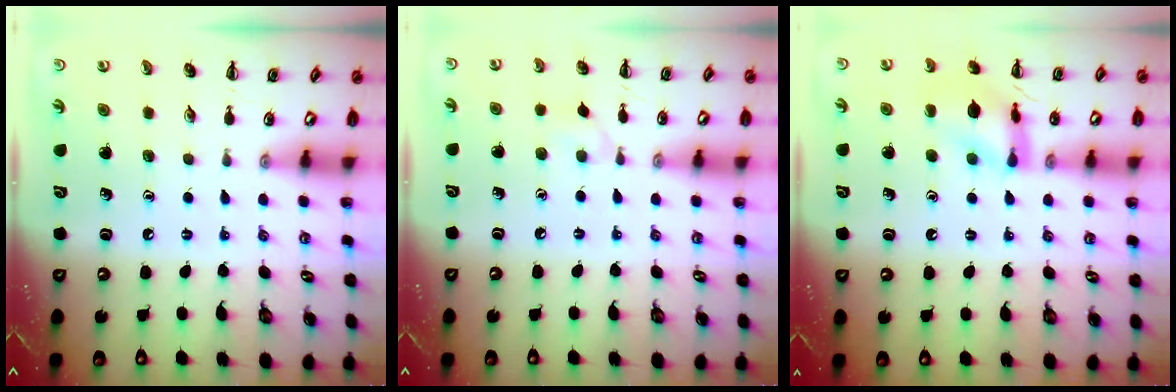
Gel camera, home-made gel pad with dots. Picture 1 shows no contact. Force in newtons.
{"total": 3.2, "press": 3.0, "slide": 1.2}
{"total": 11.8, "press": 11.8, "slide": 1.0}